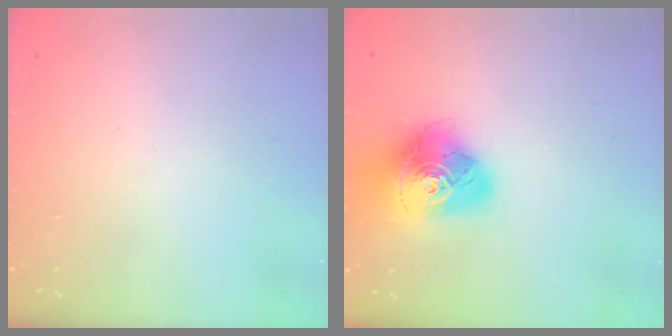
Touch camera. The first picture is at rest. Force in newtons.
{"total": 18.0, "press": 17.9, "slide": 1.9}